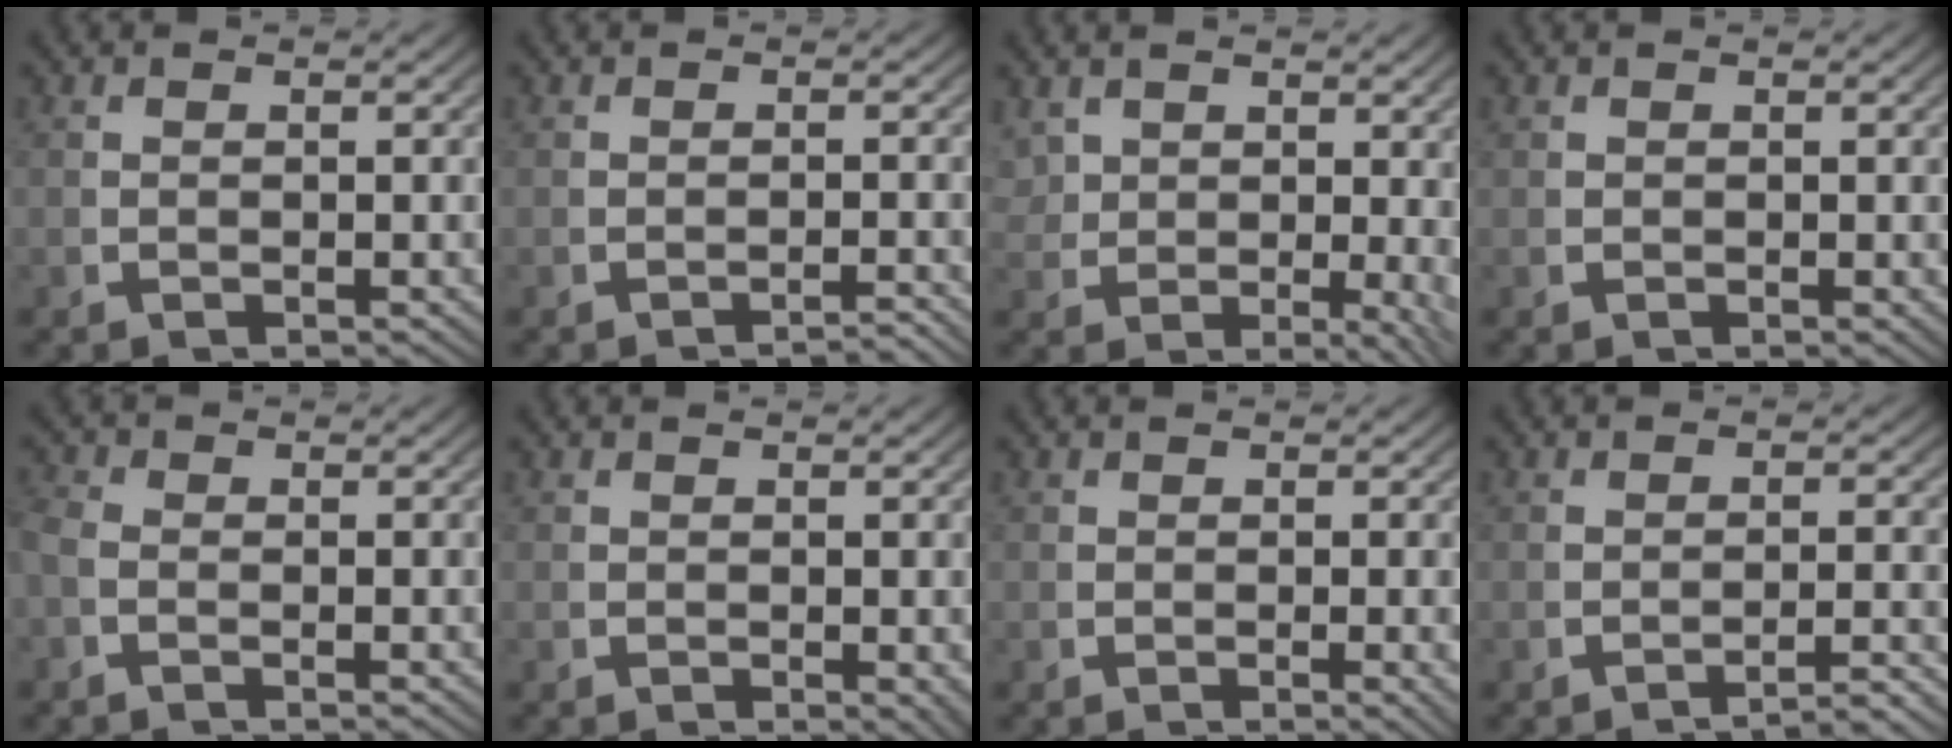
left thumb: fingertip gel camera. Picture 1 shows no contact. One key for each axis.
{"total": 1.5, "fx": -1.4, "fy": -0.1, "fz": 0.5, "tx": -0.010, "ty": 0.006, "tz": -0.024}
{"total": 3.6, "fx": 1.5, "fy": 2.1, "fz": 2.5, "tx": -0.035, "ty": -0.019, "tz": 0.042}
{"total": 0.0}
{"total": 1.2, "fx": -0.5, "fy": 0.9, "fz": 0.6, "tx": -0.022, "ty": -0.006, "tz": -0.011}
{"total": 0.9, "fx": -0.1, "fy": 0.3, "fz": 0.8, "tx": -0.009, "ty": -0.005, "tz": 0.001}
{"total": 1.0, "fx": -0.1, "fy": 0.2, "fz": 1.0, "tx": -0.014, "ty": -0.004, "tz": -0.002}
{"total": 2.9, "fx": -2.6, "fy": 0.0, "fz": 1.1, "tx": -0.016, "ty": 0.003, "tz": -0.043}